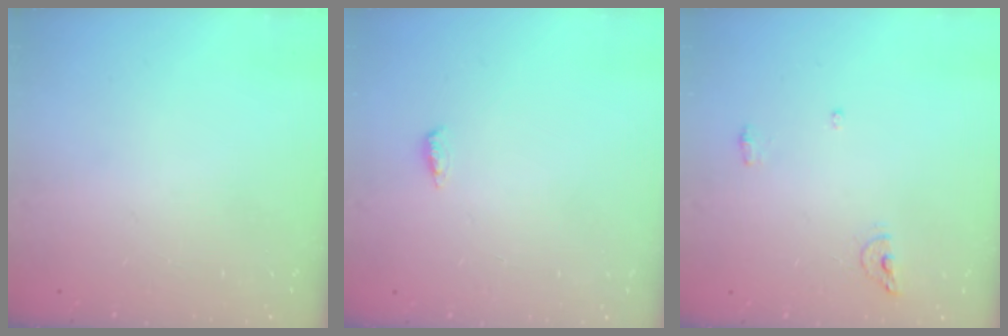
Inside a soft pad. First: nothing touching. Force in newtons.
{"total": 3.4, "press": 3.0, "slide": 1.7}
{"total": 6.1, "press": 5.9, "slide": 1.4}